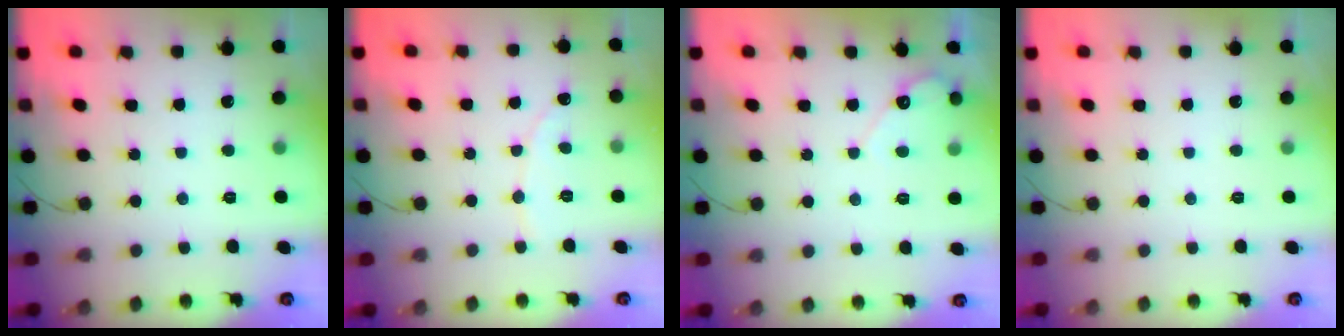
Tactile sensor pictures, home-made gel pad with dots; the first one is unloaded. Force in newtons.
{"total": 1.9, "press": 1.8, "slide": 0.2}
{"total": 3.8, "press": 3.8, "slide": 0.2}
{"total": 0.0}